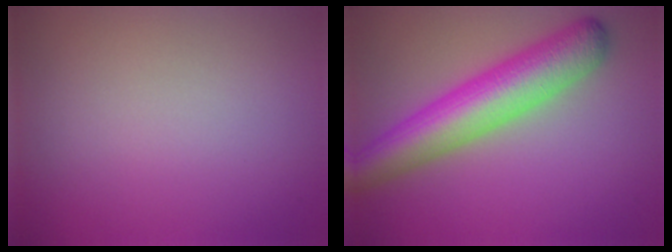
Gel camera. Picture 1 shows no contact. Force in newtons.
{"total": 7.8, "press": 7.8, "slide": 0.3}